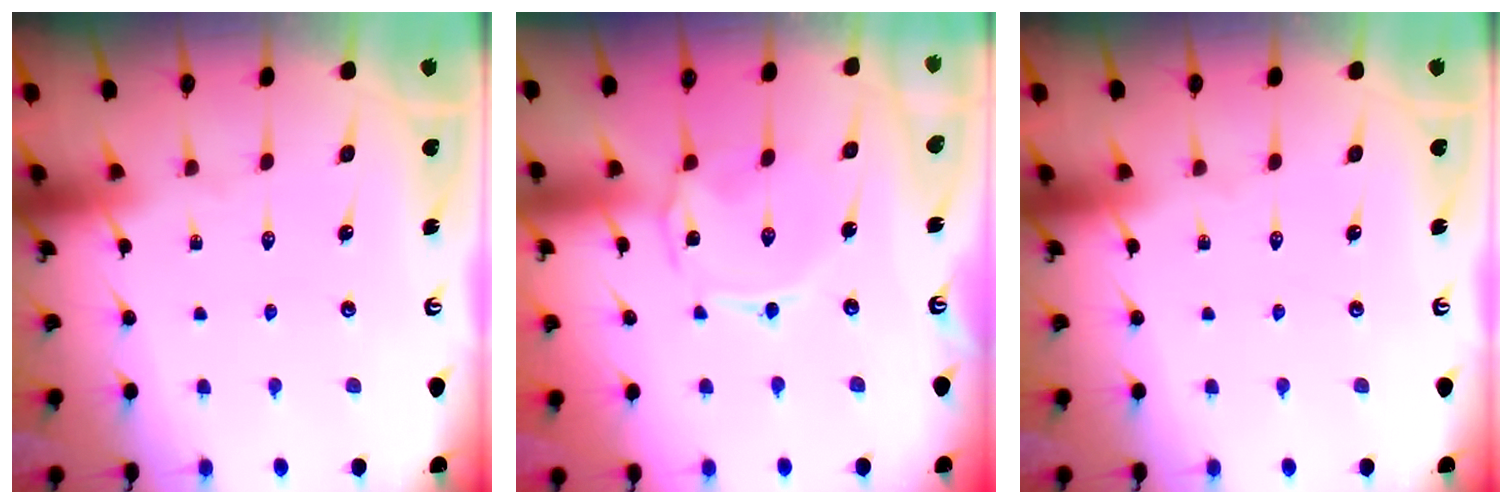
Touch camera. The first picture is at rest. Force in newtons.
{"total": 1.5, "press": 1.5, "slide": 0.3}
{"total": 0.0}